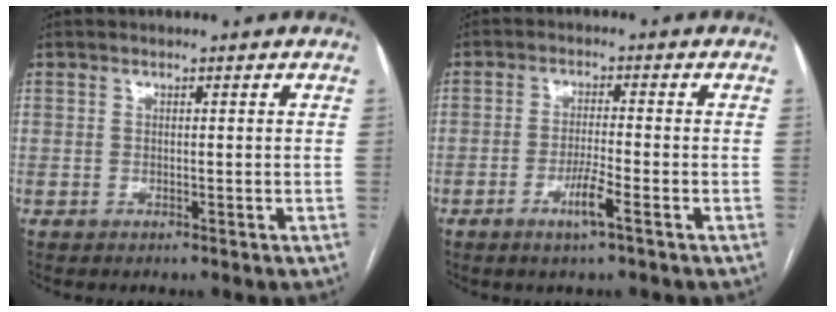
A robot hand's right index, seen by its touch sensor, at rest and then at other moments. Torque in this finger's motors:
{"motor_torque": [0.11, -0.13, 0.09, 0.02]}